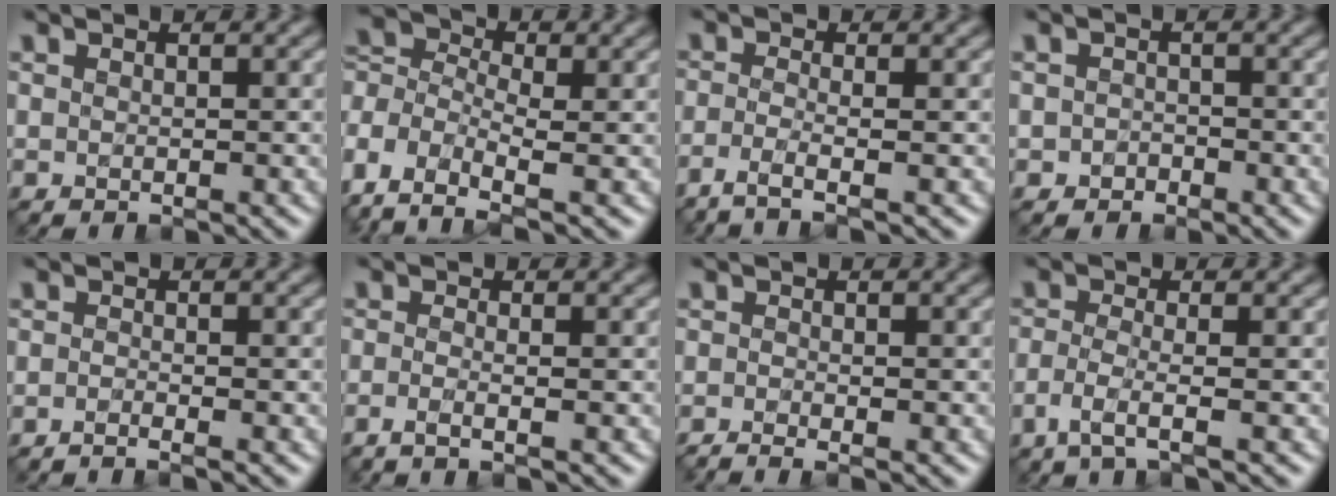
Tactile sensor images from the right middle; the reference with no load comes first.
{"total": 6.4, "force": [-3.2, 3.6, 4.2], "torque": [-0.093, 0.003, -0.081]}
{"total": 2.9, "force": [-1.7, 0.7, 2.2], "torque": [-0.043, -0.010, -0.050]}
{"total": 1.0, "force": [-0.5, 0.8, 0.2], "torque": [0.001, -0.001, -0.010]}
{"total": 1.5, "force": [-1.1, 0.3, 1.0], "torque": [-0.006, -0.009, -0.030]}
{"total": 2.2, "force": [-1.0, 0.7, 1.8], "torque": [-0.029, -0.015, -0.029]}
{"total": 2.0, "force": [-1.5, 0.4, 1.3], "torque": [-0.019, -0.011, -0.037]}
{"total": 2.6, "force": [-1.5, 0.5, 2.1], "torque": [-0.047, -0.004, -0.041]}